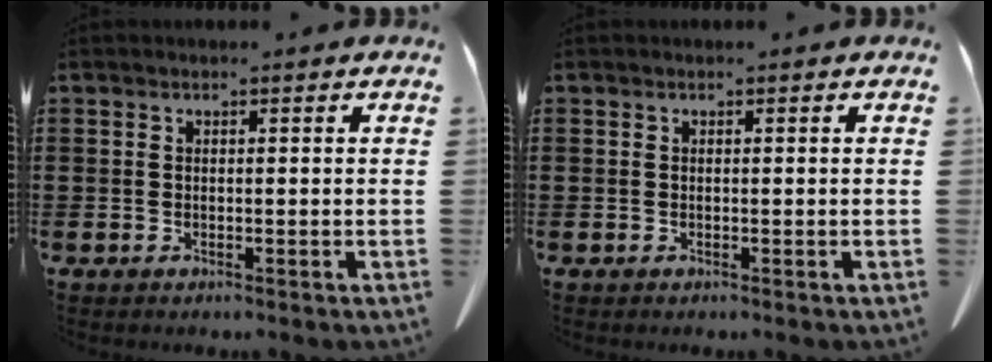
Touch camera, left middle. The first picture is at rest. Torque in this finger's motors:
{"motor_torque": [-1.03, -1.11, 0.02, 0.00]}